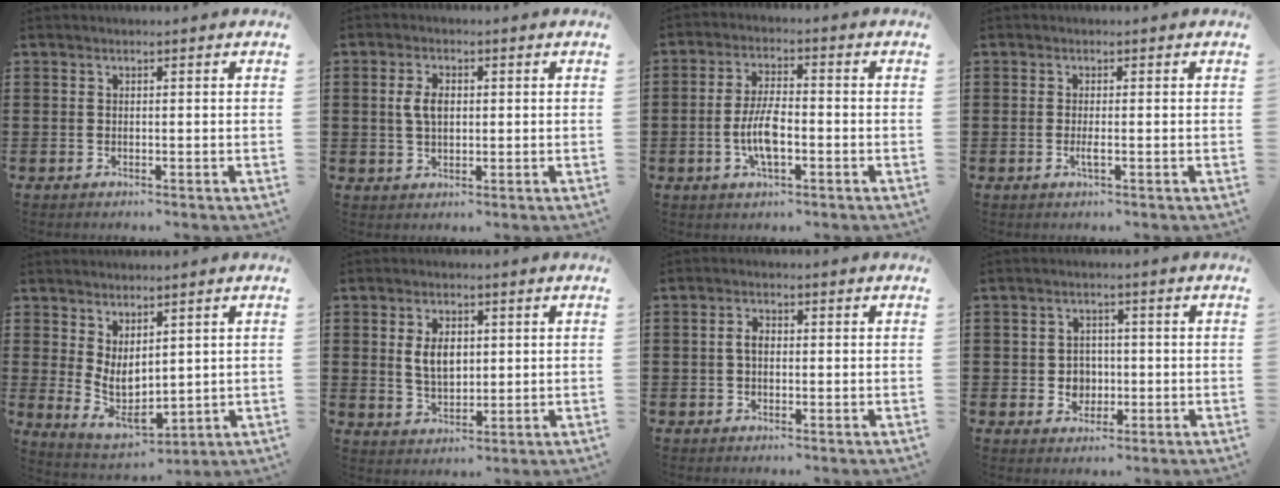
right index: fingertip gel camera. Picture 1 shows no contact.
{"total": 4.0, "force": [0.5, 2.2, 3.2], "torque": [-0.076, 0.008, 0.005]}
{"total": 6.7, "force": [-1.6, 2.2, 6.1], "torque": [-0.140, -0.007, -0.038]}
{"total": 1.6, "force": [-0.5, -0.1, 1.5], "torque": [-0.036, -0.008, -0.010]}
{"total": 4.5, "force": [1.7, 2.5, 3.4], "torque": [-0.083, -0.013, 0.030]}
{"total": 4.9, "force": [0.8, 3.0, 3.8], "torque": [-0.073, 0.009, 0.012]}
{"total": 2.2, "force": [0.0, 1.3, 1.8], "torque": [-0.036, 0.006, -0.002]}
{"total": 2.9, "force": [-0.6, 2.6, 1.2], "torque": [-0.024, 0.001, -0.018]}